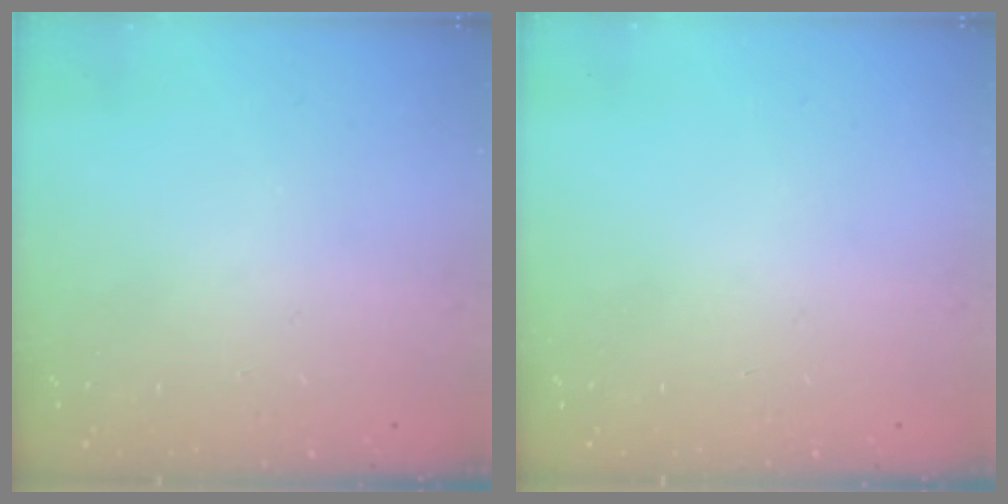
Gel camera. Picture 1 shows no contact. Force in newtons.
{"total": 0.0}